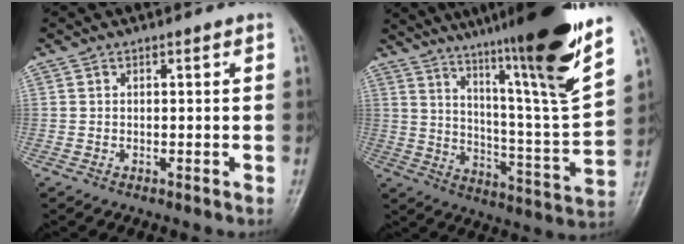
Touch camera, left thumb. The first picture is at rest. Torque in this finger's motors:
{"motor_torque": [2.77, 1.27, 1.52, -1.25, 0.40]}